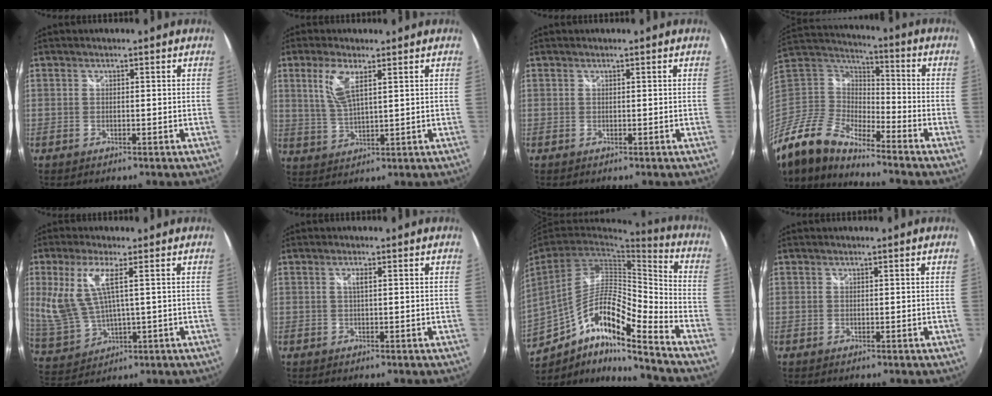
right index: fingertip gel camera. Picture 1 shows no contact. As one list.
[{"total": 6.4, "force": [3.1, 1.9, 5.3], "torque": [-0.113, 0.005, 0.065]}, {"total": 0.0}, {"total": 15.9, "force": [-12.5, 5.1, 8.3], "torque": [-0.182, -0.013, -0.257]}, {"total": 10.6, "force": [2.5, 3.7, 9.6], "torque": [-0.201, -0.008, 0.075]}, {"total": 1.0, "force": [0.4, -0.1, 0.9], "torque": [-0.014, 0.006, 0.006]}, {"total": 17.0, "force": [-9.2, 3.6, 13.9], "torque": [-0.260, -0.018, -0.172]}, {"total": 0.0}]